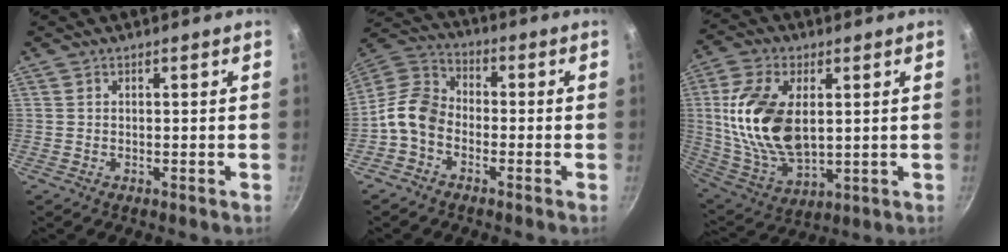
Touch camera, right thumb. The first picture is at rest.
{"total": 8.9, "force": [-3.2, 6.4, 5.3], "torque": [-0.091, 0.043, -0.087]}
{"total": 18.4, "force": [2.8, 10.5, 14.9], "torque": [-0.277, -0.013, 0.064]}